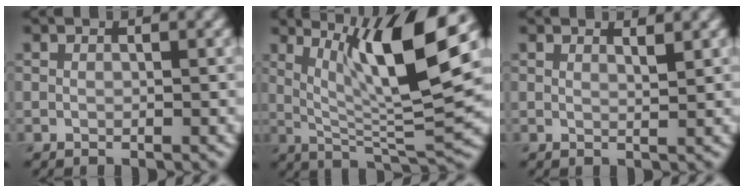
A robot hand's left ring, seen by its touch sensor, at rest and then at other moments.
{"total": 10.8, "force": [3.9, 2.1, 9.8], "torque": [-0.154, -0.012, 0.073]}
{"total": 1.2, "force": [0.9, 0.3, 0.8], "torque": [-0.003, 0.002, 0.013]}